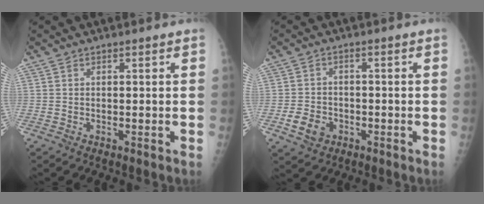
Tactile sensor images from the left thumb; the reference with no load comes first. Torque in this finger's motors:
{"motor_torque": [-0.41, 0.53, 0.12, 0.03, 0.00]}